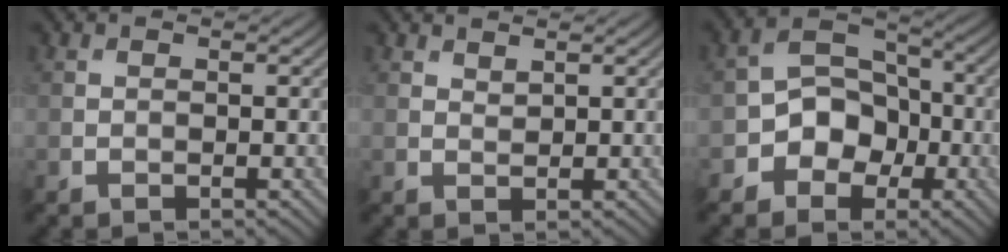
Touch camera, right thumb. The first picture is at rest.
{"total": 1.1, "force": [1.0, 0.2, 0.4], "torque": [-0.011, -0.002, 0.022]}
{"total": 6.8, "force": [-2.9, 5.2, 3.2], "torque": [-0.041, 0.004, -0.070]}